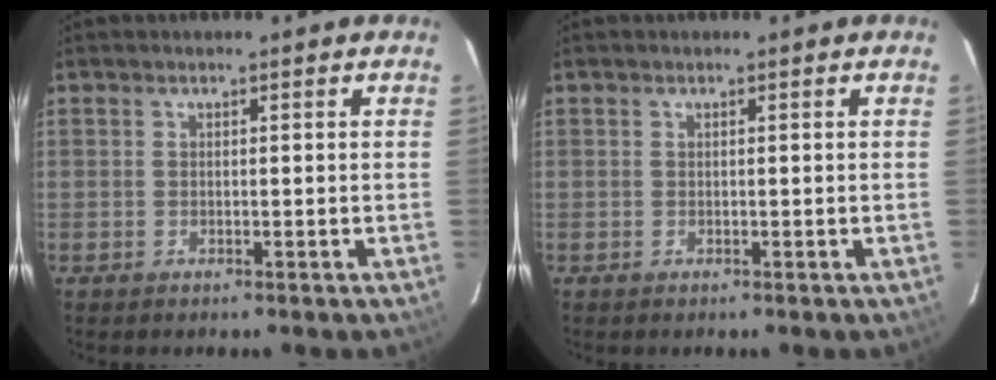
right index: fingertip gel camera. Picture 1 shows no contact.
{"total": 0.0}